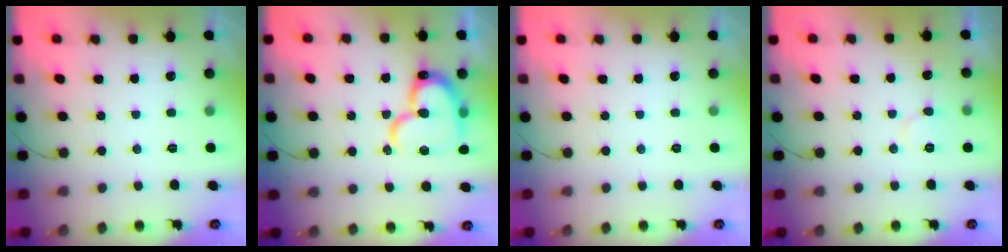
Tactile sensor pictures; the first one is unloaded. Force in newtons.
{"total": 19.0, "press": 18.9, "slide": 2.0}
{"total": 0.0}
{"total": 5.6, "press": 5.5, "slide": 0.5}